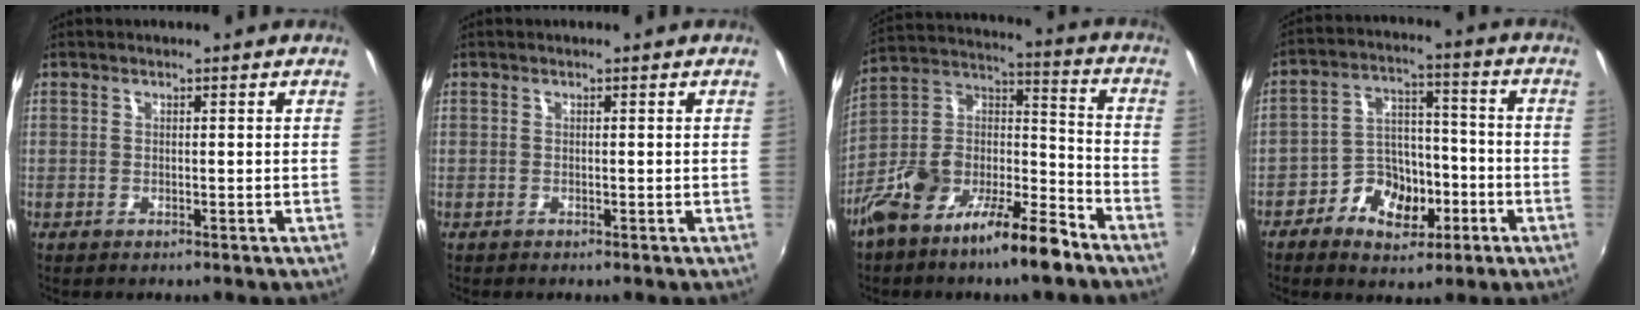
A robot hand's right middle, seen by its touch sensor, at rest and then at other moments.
{"total": 0.0}
{"total": 17.1, "force": [-10.8, 6.0, 11.8], "torque": [-0.216, 0.011, -0.197]}
{"total": 10.5, "force": [-5.3, 7.0, 5.9], "torque": [-0.119, 0.020, -0.087]}